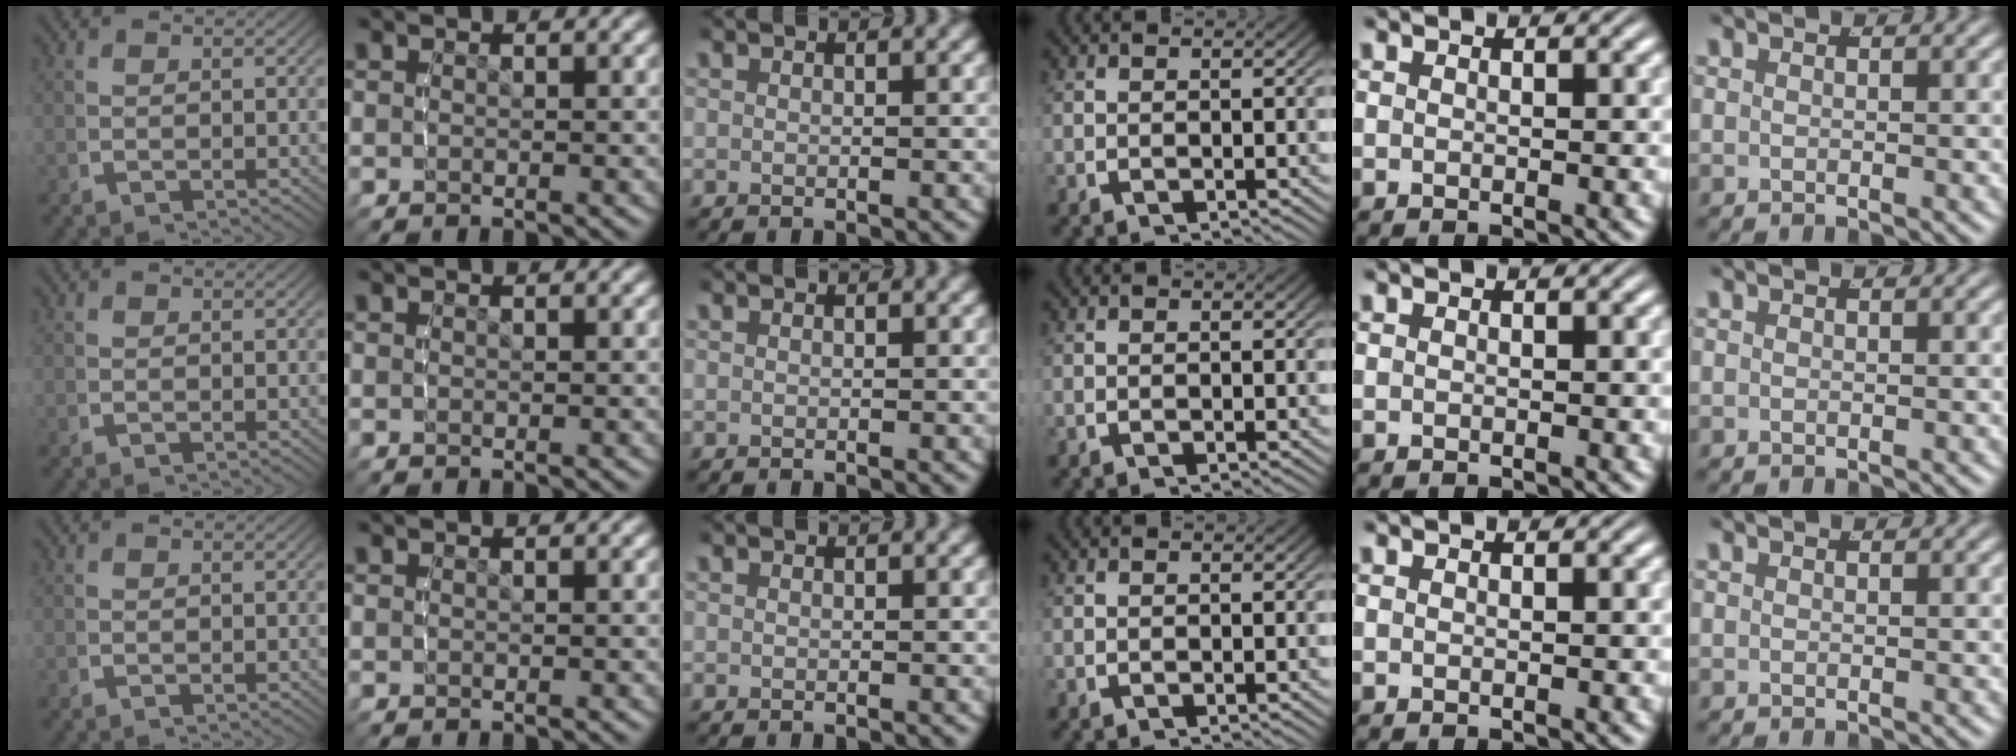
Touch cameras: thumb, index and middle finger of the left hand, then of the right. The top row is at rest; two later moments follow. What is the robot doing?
{"motion": "lift_and_place", "object": "bottle"}